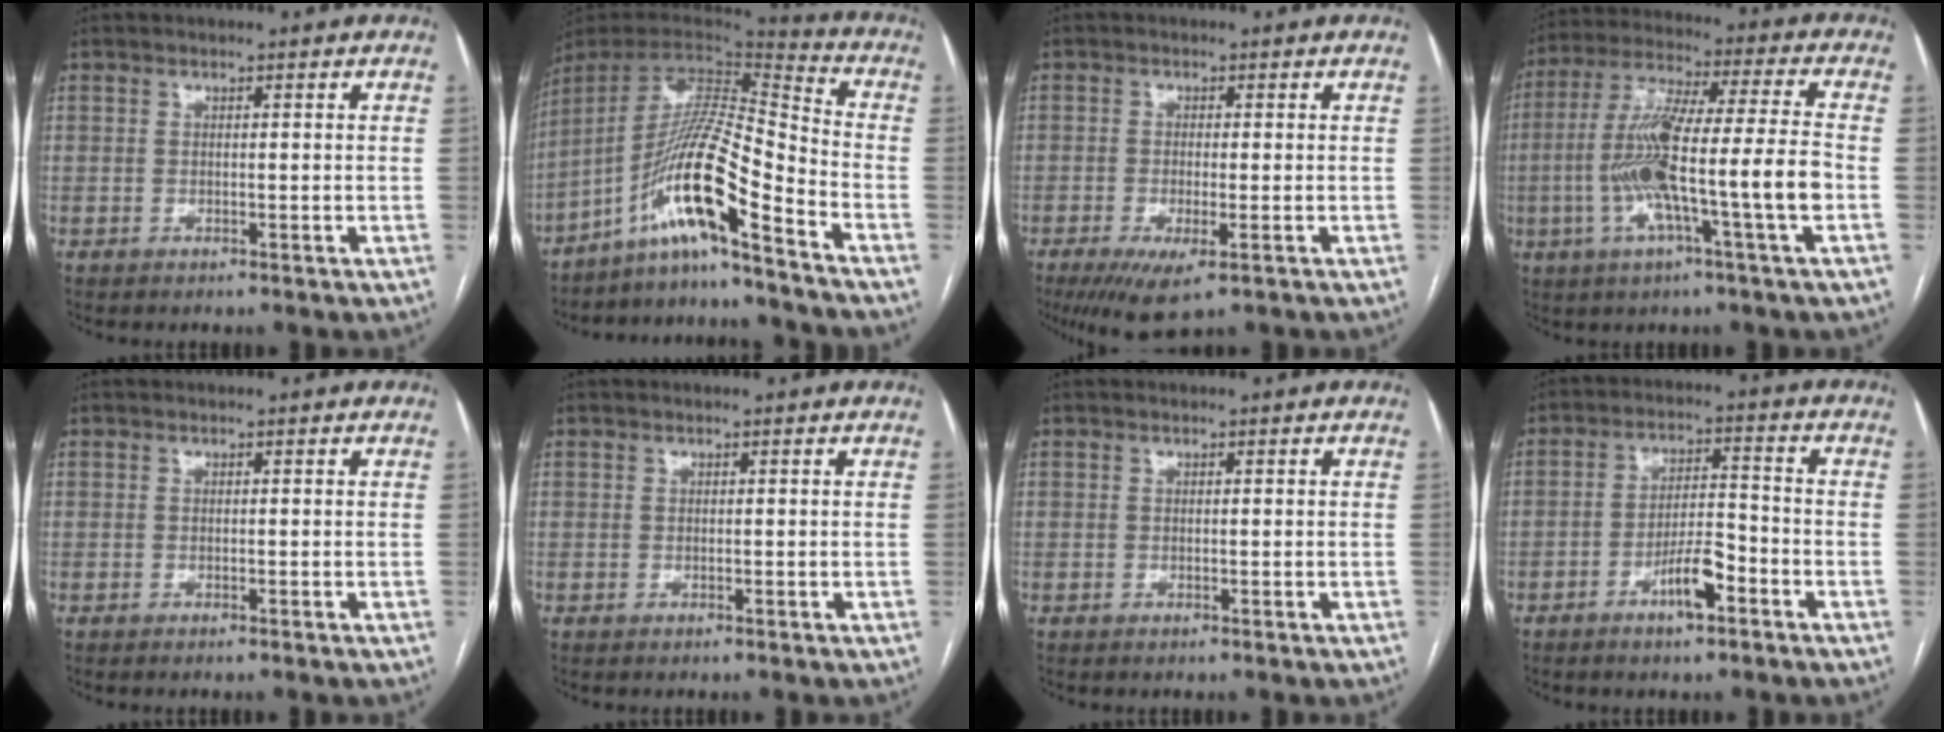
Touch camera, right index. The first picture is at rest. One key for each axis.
{"total": 14.7, "fx": -9.5, "fy": -0.8, "fz": 11.1, "tx": -0.204, "ty": 0.010, "tz": -0.175}
{"total": 5.8, "fx": -2.8, "fy": 1.2, "fz": 4.9, "tx": -0.082, "ty": -0.014, "tz": -0.043}
{"total": 15.7, "fx": -3.5, "fy": 0.0, "fz": 15.3, "tx": -0.289, "ty": 0.007, "tz": -0.069}
{"total": 0.0}
{"total": 0.0}
{"total": 0.0}
{"total": 6.5, "fx": -3.5, "fy": 1.5, "fz": 5.2, "tx": -0.097, "ty": 0.006, "tz": -0.060}